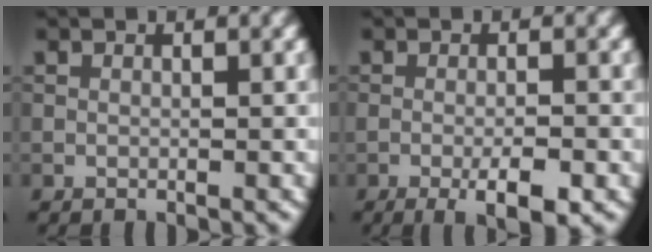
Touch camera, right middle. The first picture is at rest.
{"total": 3.8, "force": [-1.7, 0.8, 3.3], "torque": [-0.057, -0.006, -0.026]}